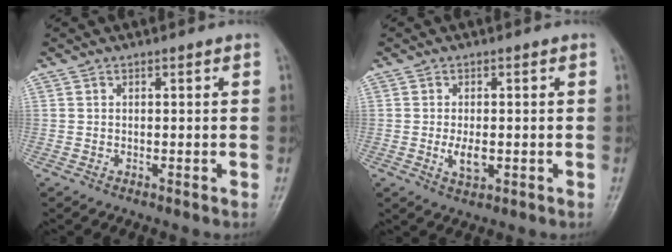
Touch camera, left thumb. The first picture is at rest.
{"total": 3.6, "force": [-0.6, 1.8, 3.0], "torque": [-0.056, -0.006, -0.008]}